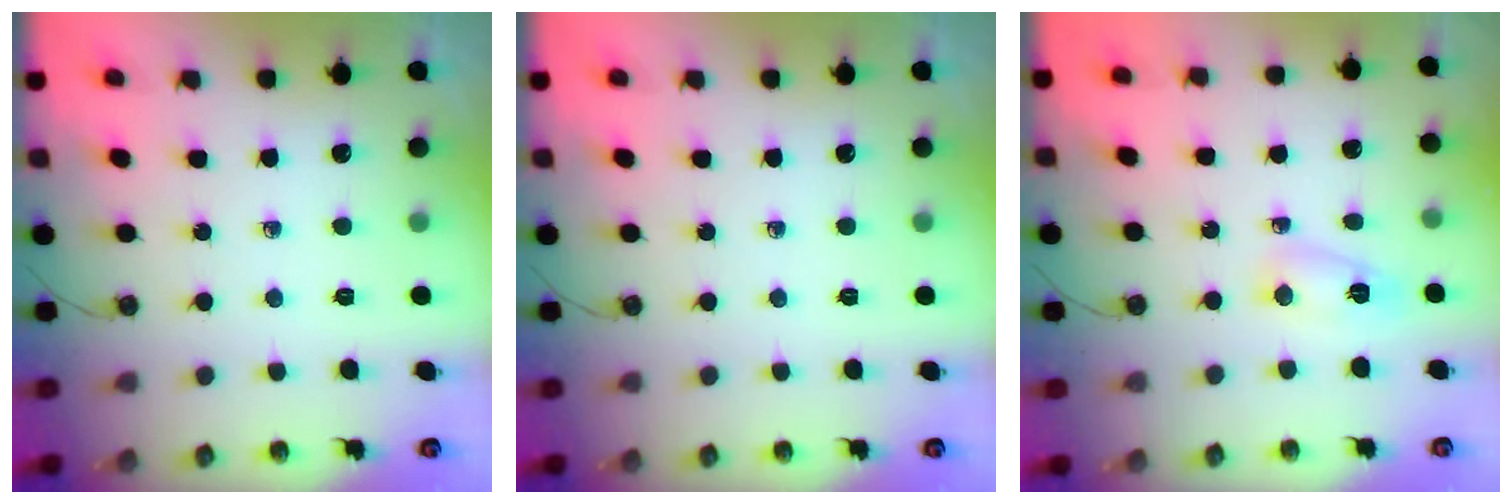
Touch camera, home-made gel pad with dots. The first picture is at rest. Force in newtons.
{"total": 0.0}
{"total": 3.9, "press": 3.9, "slide": 0.4}